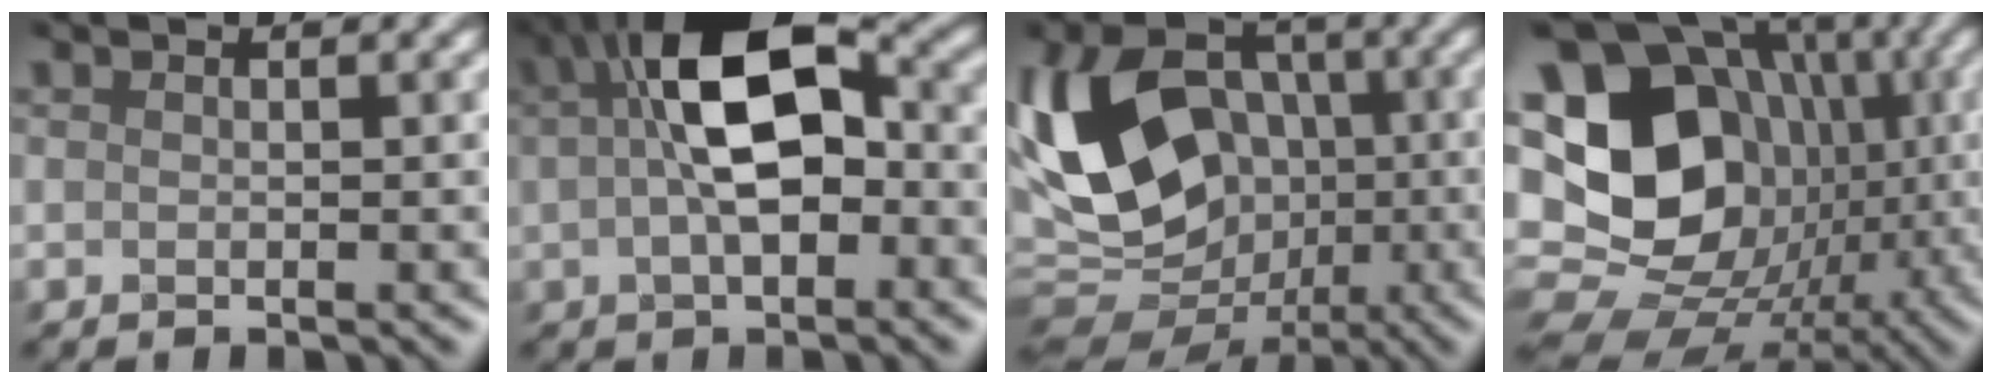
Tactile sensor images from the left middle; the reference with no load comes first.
{"total": 7.2, "force": [0.2, 3.2, 6.4], "torque": [-0.139, 0.019, 0.011]}
{"total": 13.5, "force": [-1.6, 10.0, 8.9], "torque": [-0.201, -0.015, 0.010]}
{"total": 19.2, "force": [0.2, 16.1, 10.3], "torque": [-0.209, 0.018, 0.008]}